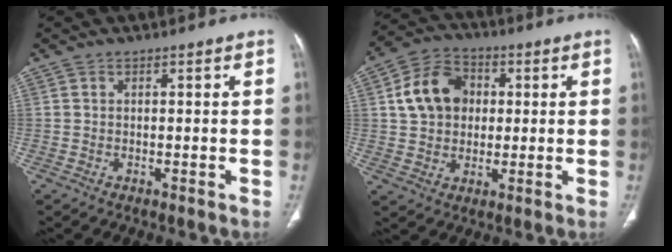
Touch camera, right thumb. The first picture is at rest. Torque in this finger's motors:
{"motor_torque": [-0.01, 0.14, 0.14, -0.10, 0.17]}